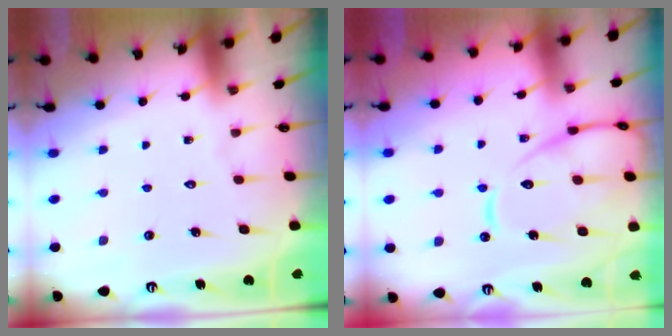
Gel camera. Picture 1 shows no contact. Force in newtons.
{"total": 14.5, "press": 14.4, "slide": 1.5}